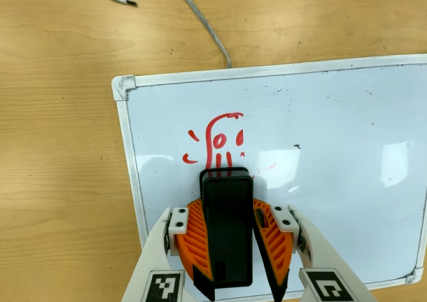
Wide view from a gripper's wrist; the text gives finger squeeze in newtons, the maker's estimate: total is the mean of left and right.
{"total": 10.1, "left": 9.8, "right": 10.4}